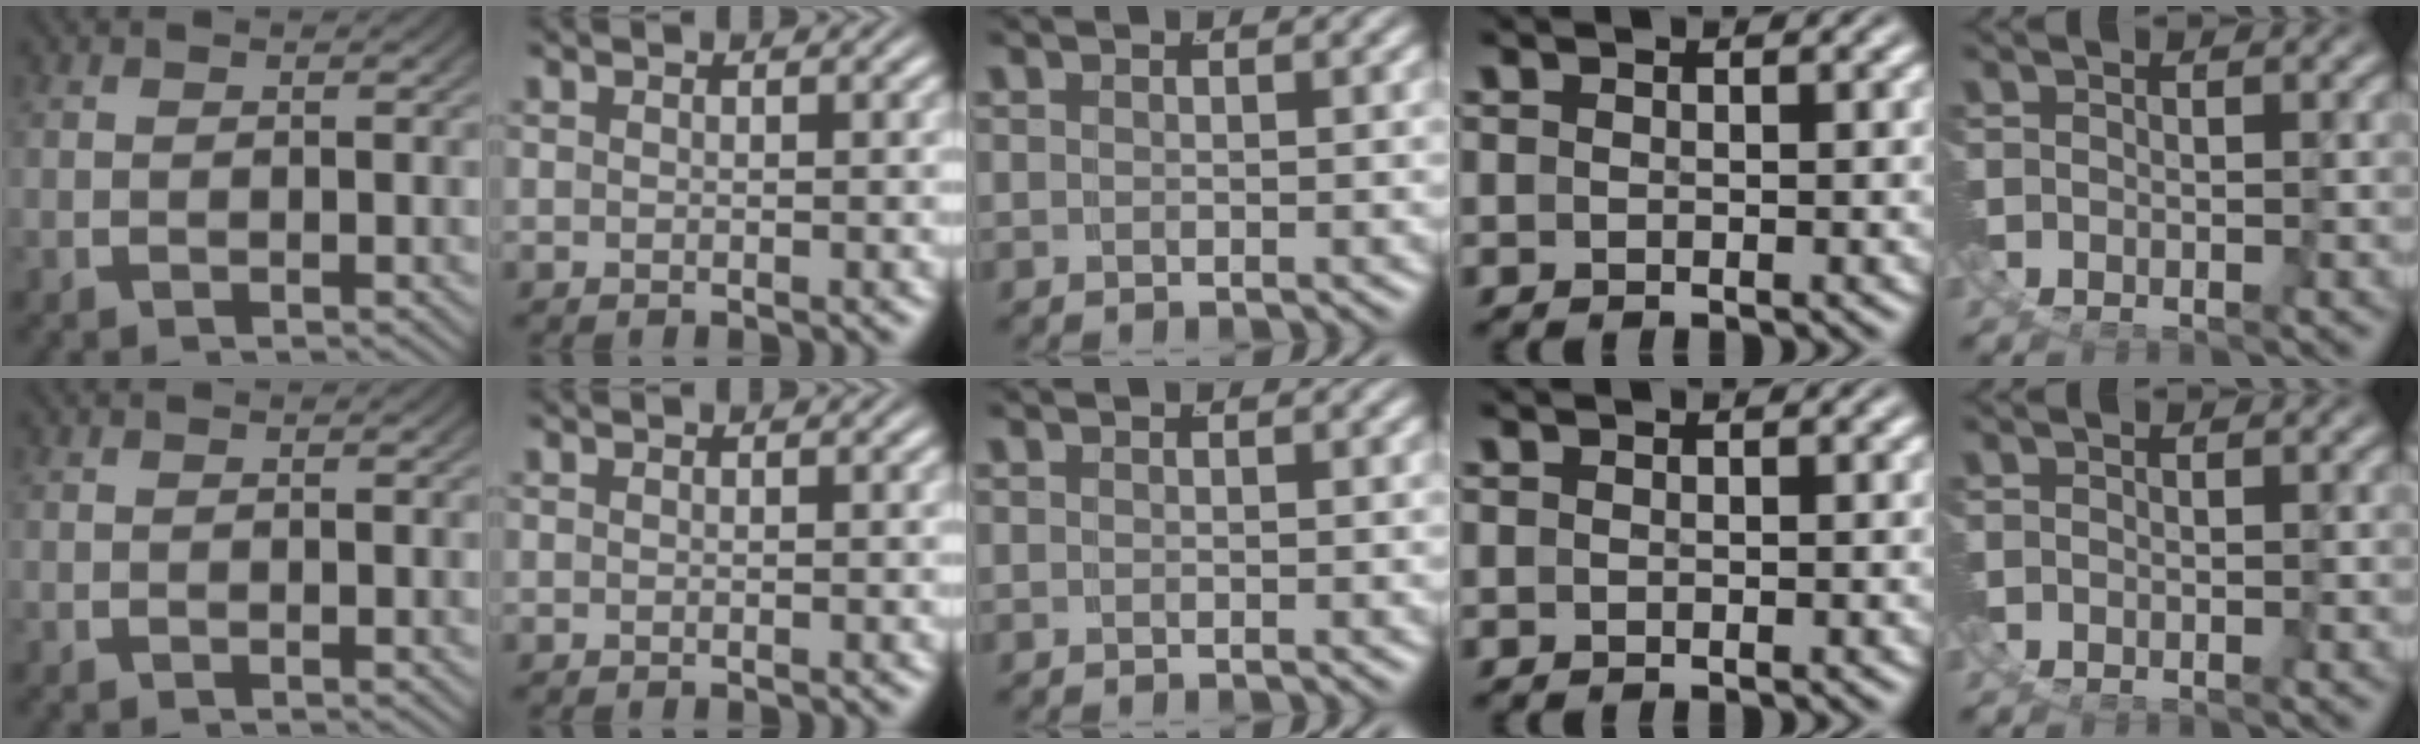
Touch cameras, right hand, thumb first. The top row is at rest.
{}